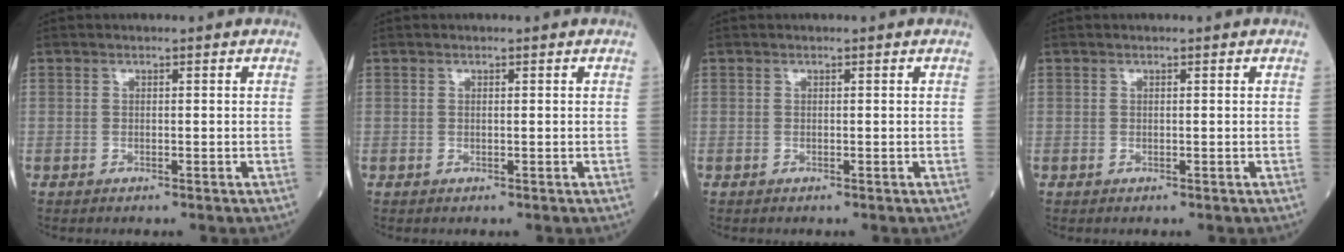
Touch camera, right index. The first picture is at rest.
{"total": 0.0}
{"total": 0.0}
{"total": 0.0}